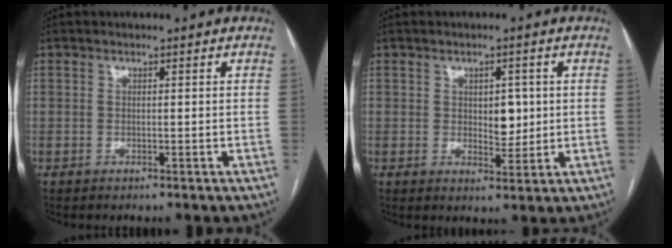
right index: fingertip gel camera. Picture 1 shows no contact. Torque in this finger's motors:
{"motor_torque": [0.39, -0.21, 0.16, 0.03]}